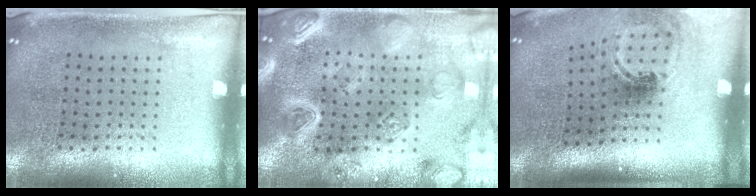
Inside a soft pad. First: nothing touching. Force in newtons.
{"total": 4.4, "press": 3.9, "slide": 2.0}
{"total": 1.6, "press": 1.2, "slide": 1.1}